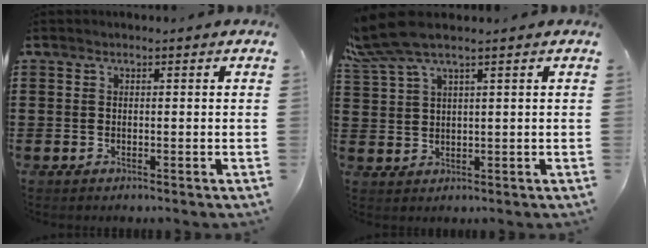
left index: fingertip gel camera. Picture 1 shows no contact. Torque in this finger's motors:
{"motor_torque": [2.14, 0.00, 1.03, 0.21]}